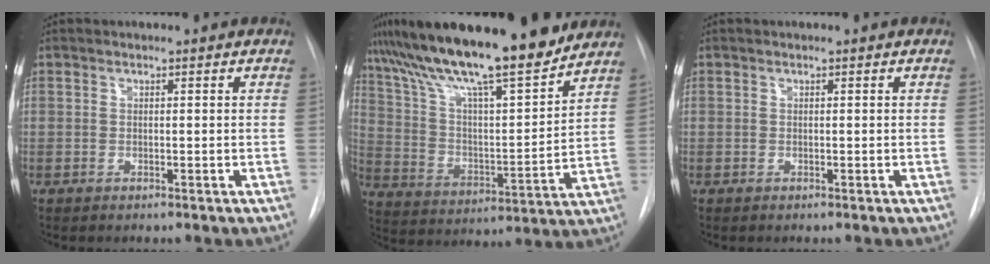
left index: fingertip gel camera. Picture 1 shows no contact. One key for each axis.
{"total": 22.1, "fx": 17.9, "fy": 2.7, "fz": 12.7, "tx": -0.226, "ty": 0.010, "tz": 0.298}
{"total": 0.0}